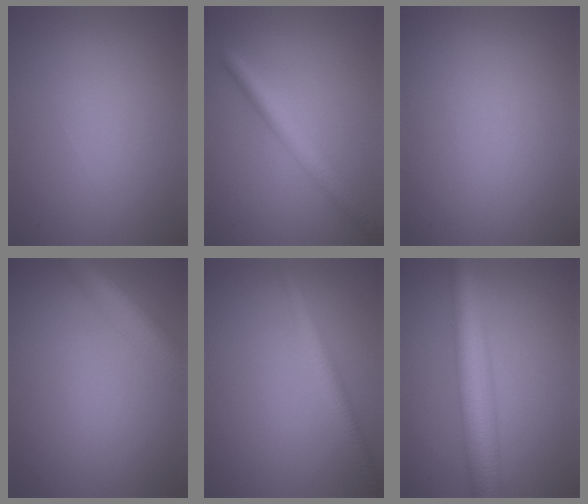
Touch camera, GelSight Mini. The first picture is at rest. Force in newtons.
{"total": 3.4, "press": 3.4, "slide": 0.1}
{"total": 0.0}
{"total": 5.5, "press": 5.5, "slide": 0.2}
{"total": 2.8, "press": 2.8, "slide": 0.1}
{"total": 7.2, "press": 7.2, "slide": 0.2}